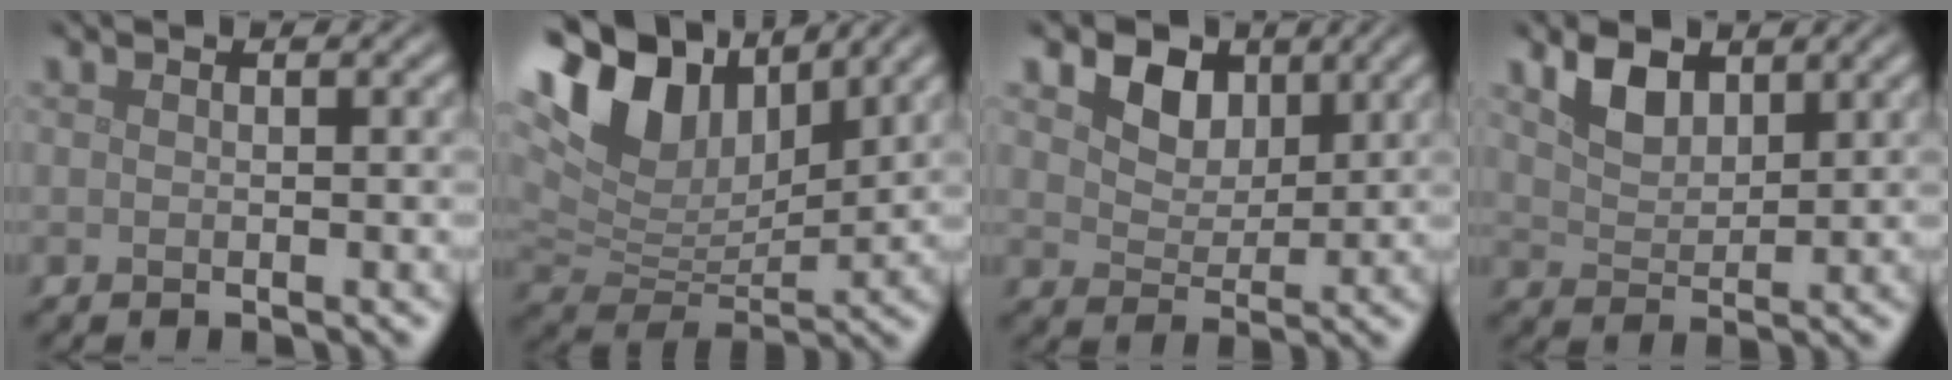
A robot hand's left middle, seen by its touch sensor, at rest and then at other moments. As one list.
[{"total": 10.3, "force": [5.7, 5.5, 6.5], "torque": [-0.134, 0.011, 0.100]}, {"total": 4.7, "force": [2.5, 3.2, 2.4], "torque": [-0.056, -0.011, 0.039]}, {"total": 3.3, "force": [2.1, 1.7, 1.8], "torque": [-0.043, 0.002, 0.042]}]